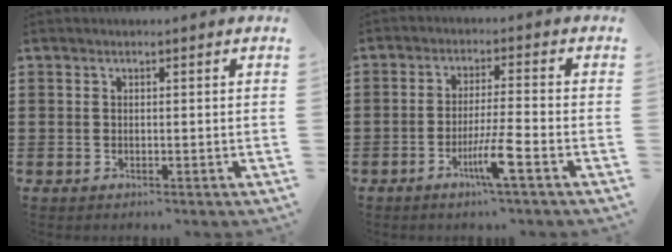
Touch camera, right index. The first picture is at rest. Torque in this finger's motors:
{"motor_torque": [2.14, 0.00, 0.46, 0.16]}